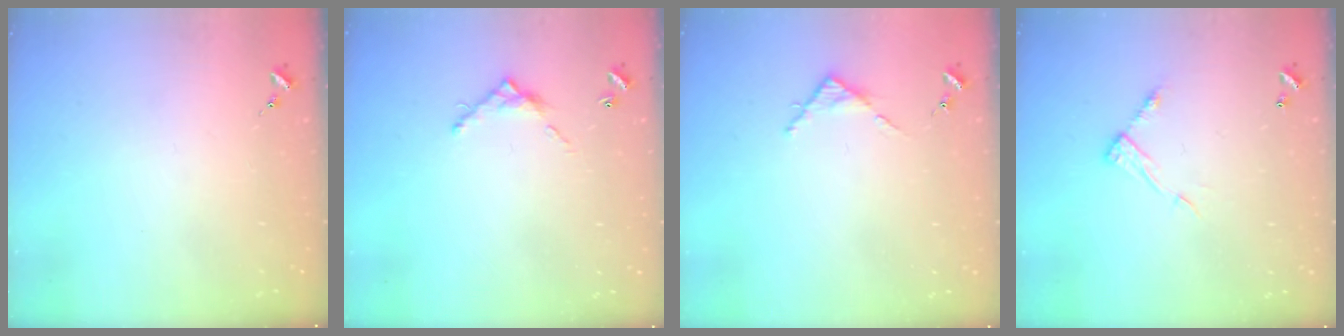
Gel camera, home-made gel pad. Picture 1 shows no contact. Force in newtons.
{"total": 6.0, "press": 6.0, "slide": 0.3}
{"total": 3.6, "press": 3.6, "slide": 0.3}
{"total": 7.6, "press": 7.6, "slide": 0.1}